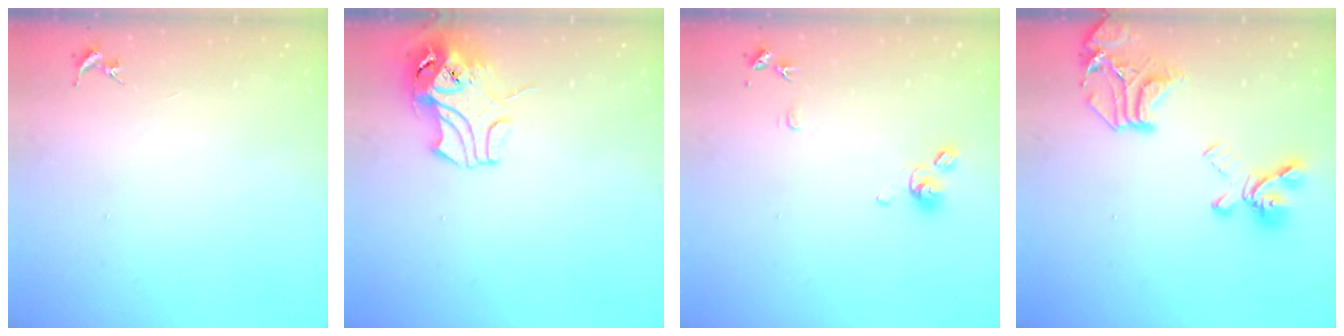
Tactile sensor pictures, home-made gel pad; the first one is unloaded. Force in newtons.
{"total": 10.3, "press": 10.2, "slide": 1.6}
{"total": 9.4, "press": 9.4, "slide": 0.9}
{"total": 21.7, "press": 21.6, "slide": 2.0}